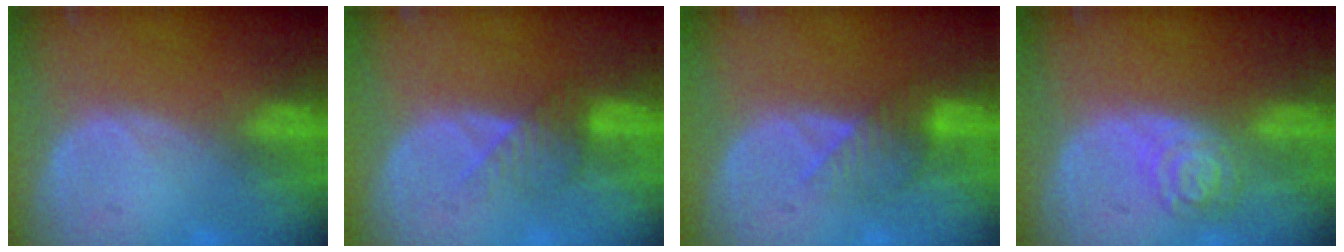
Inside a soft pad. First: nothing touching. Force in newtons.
{"total": 3.6, "press": 3.3, "slide": 1.3}
{"total": 3.9, "press": 3.7, "slide": 1.4}
{"total": 5.3, "press": 4.7, "slide": 2.3}